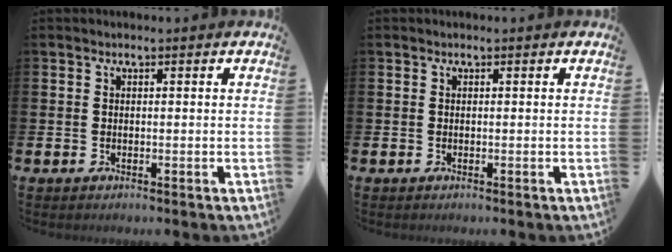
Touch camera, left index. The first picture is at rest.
{"total": 0.0}